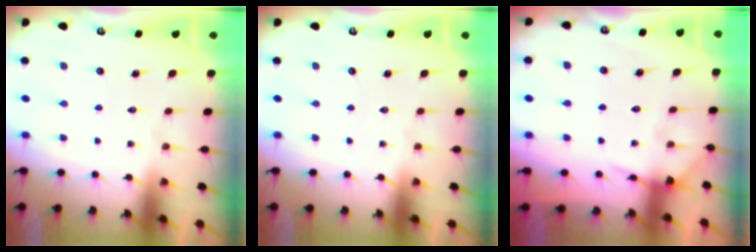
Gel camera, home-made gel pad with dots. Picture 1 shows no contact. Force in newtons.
{"total": 0.0}
{"total": 6.2, "press": 6.2, "slide": 0.7}